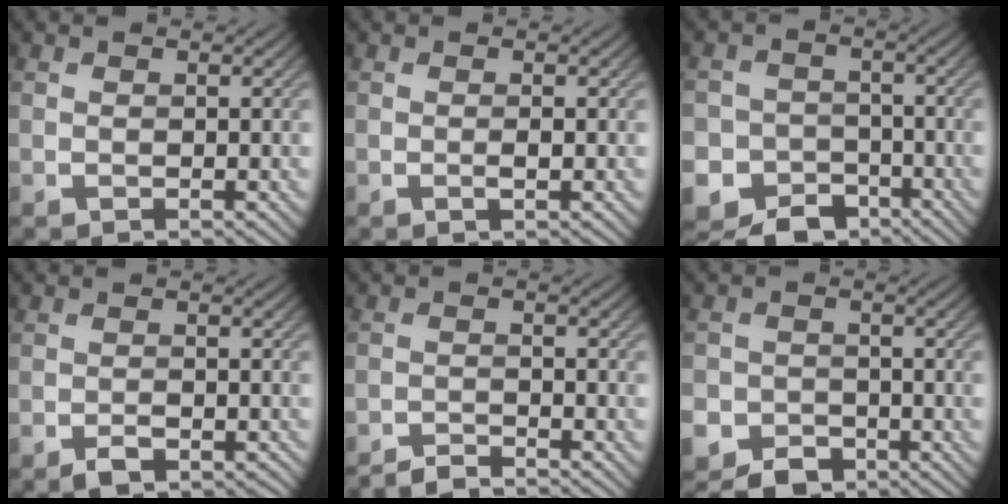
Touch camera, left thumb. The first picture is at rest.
{"total": 0.7, "force": [-0.2, 0.1, 0.6], "torque": [-0.012, -0.001, -0.003]}
{"total": 11.4, "force": [-7.1, 8.7, 2.2], "torque": [-0.054, -0.046, -0.125]}
{"total": 2.3, "force": [-1.7, 0.9, 1.3], "torque": [-0.019, 0.000, -0.029]}
{"total": 3.2, "force": [-3.1, 0.3, 0.8], "torque": [-0.009, 0.005, -0.060]}
{"total": 8.6, "force": [-5.7, 6.1, 2.1], "torque": [-0.042, -0.034, -0.104]}